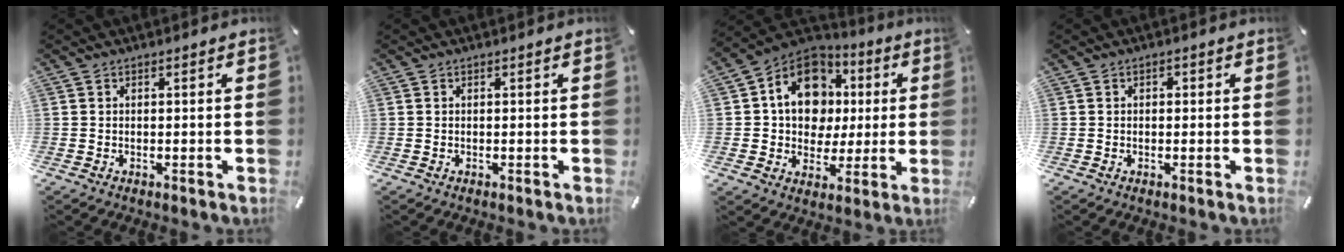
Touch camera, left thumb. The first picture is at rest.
{"total": 0.0}
{"total": 14.1, "force": [1.9, 12.2, 7.0], "torque": [-0.129, -0.004, 0.039]}
{"total": 0.8, "force": [-0.1, 0.7, 0.4], "torque": [-0.008, 0.006, -0.003]}